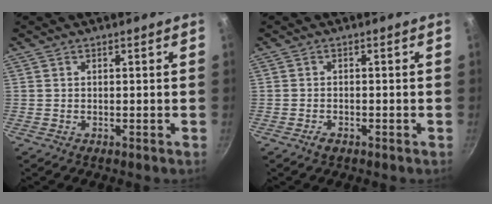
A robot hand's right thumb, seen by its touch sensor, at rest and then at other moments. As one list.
[{"total": 1.6, "force": [-1.1, 0.8, 0.9], "torque": [-0.018, 0.009, -0.022]}]